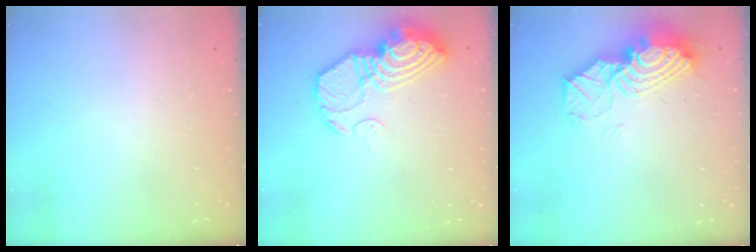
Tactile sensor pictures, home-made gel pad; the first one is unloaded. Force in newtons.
{"total": 15.6, "press": 15.5, "slide": 1.8}
{"total": 15.1, "press": 15.0, "slide": 1.5}